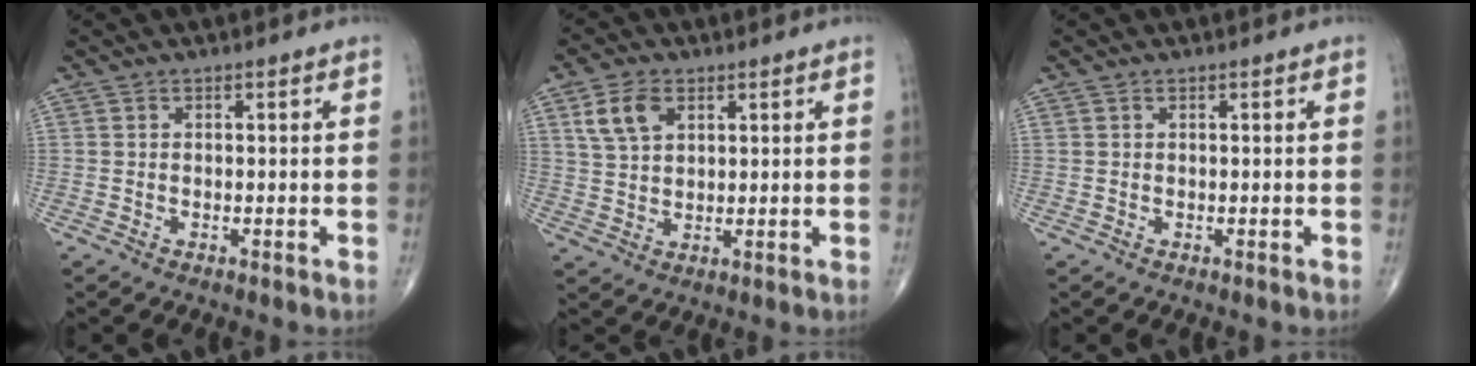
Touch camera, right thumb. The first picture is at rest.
{"total": 6.6, "force": [2.9, 4.1, 4.3], "torque": [-0.076, -0.005, 0.060]}
{"total": 0.0}